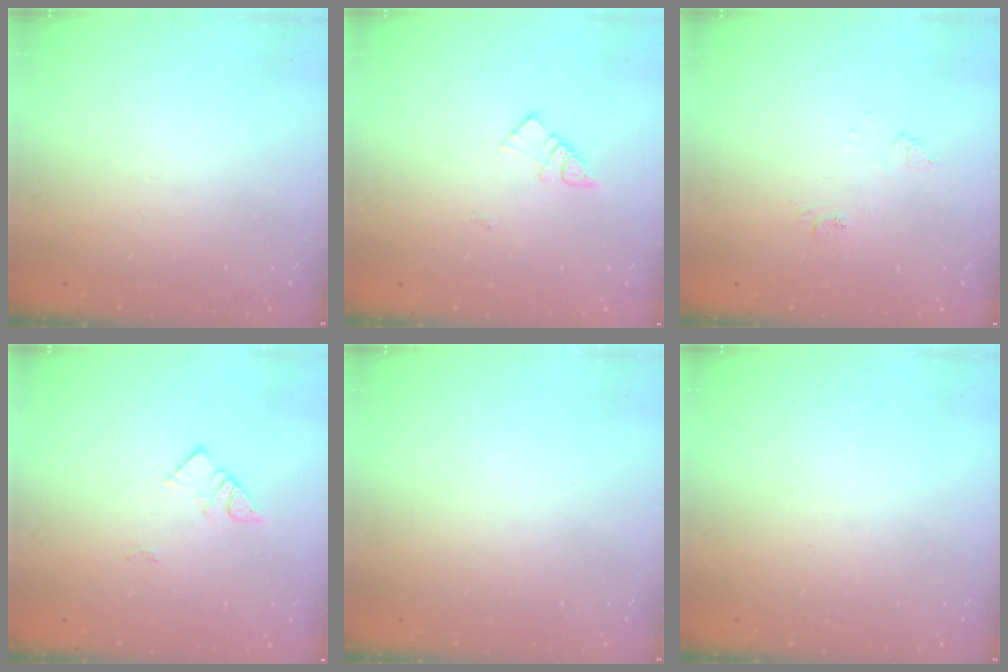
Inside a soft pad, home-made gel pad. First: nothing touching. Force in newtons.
{"total": 5.8, "press": 5.8, "slide": 0.6}
{"total": 5.1, "press": 5.0, "slide": 0.6}
{"total": 3.0, "press": 3.0, "slide": 0.2}
{"total": 1.6, "press": 1.6, "slide": 0.1}
{"total": 0.0}